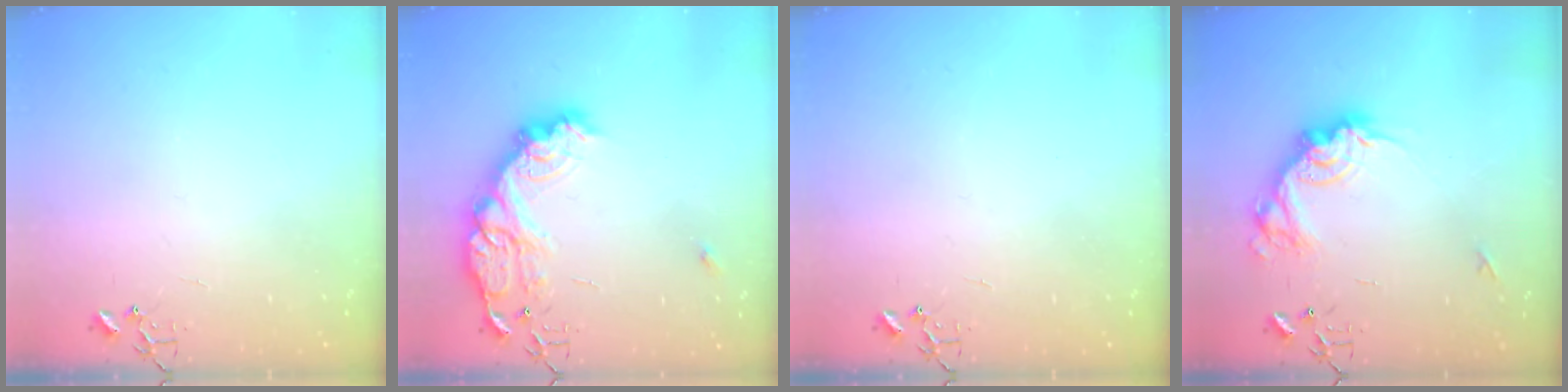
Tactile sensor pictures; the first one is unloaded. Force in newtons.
{"total": 18.7, "press": 18.7, "slide": 1.3}
{"total": 0.0}
{"total": 17.6, "press": 17.6, "slide": 1.0}